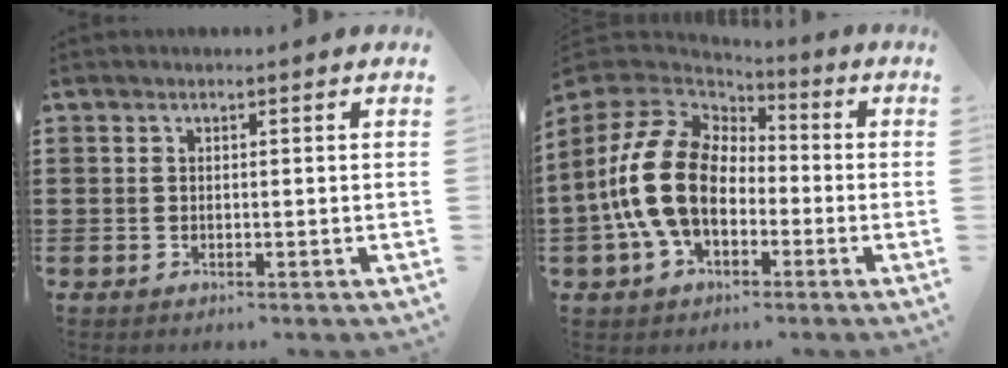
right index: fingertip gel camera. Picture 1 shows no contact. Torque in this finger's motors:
{"motor_torque": [2.14, 0.00, 1.05, 0.21]}